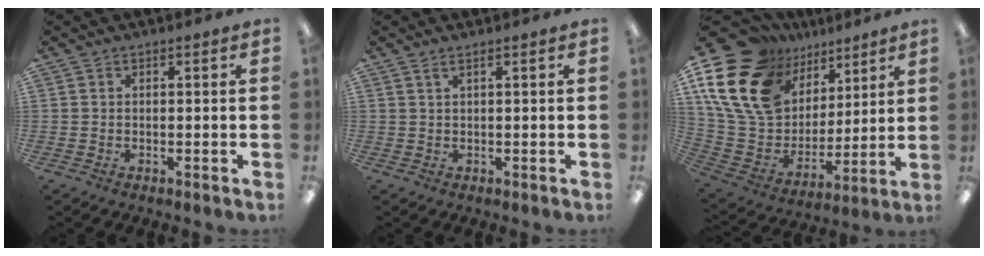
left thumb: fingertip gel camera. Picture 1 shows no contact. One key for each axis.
{"total": 1.2, "fx": 0.8, "fy": 0.0, "fz": 1.0, "tx": -0.021, "ty": 0.000, "tz": 0.014}
{"total": 22.0, "fx": 11.4, "fy": 14.7, "fz": 11.7, "tx": -0.262, "ty": -0.060, "tz": 0.223}